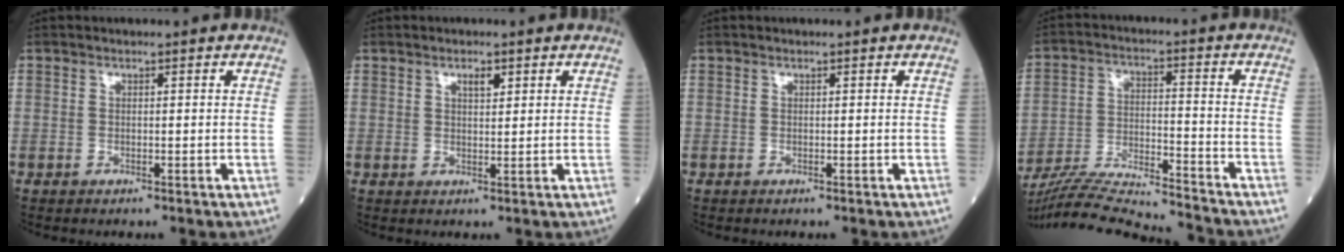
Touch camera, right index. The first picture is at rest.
{"total": 1.9, "force": [1.1, 0.7, 1.4], "torque": [-0.022, -0.002, 0.018]}
{"total": 0.0}
{"total": 17.3, "force": [-16.5, -0.2, 5.1], "torque": [-0.102, -0.011, -0.272]}